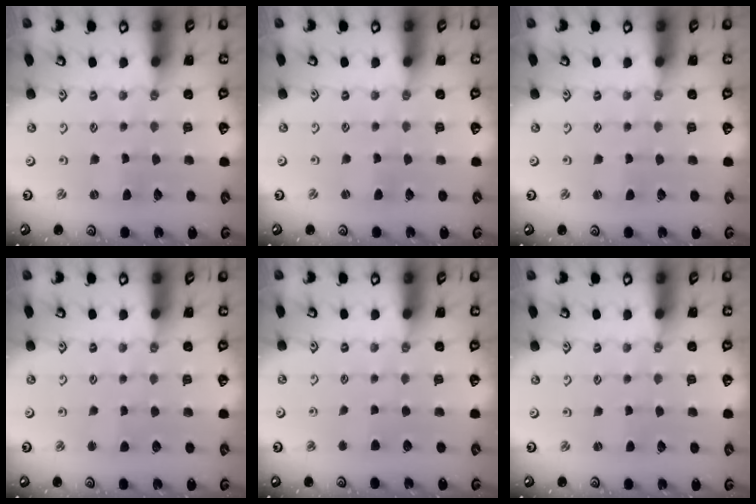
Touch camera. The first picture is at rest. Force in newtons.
{"total": 1.0, "press": 0.9, "slide": 0.2}
{"total": 1.4, "press": 1.4, "slide": 0.4}
{"total": 1.9, "press": 1.9, "slide": 0.2}
{"total": 2.7, "press": 2.7, "slide": 0.4}
{"total": 0.0}